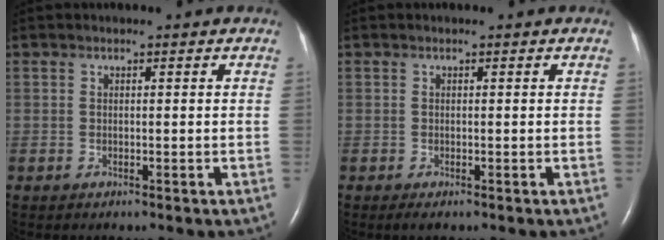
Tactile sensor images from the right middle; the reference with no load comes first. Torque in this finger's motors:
{"motor_torque": [0.04, 0.05, 0.06, 0.00]}